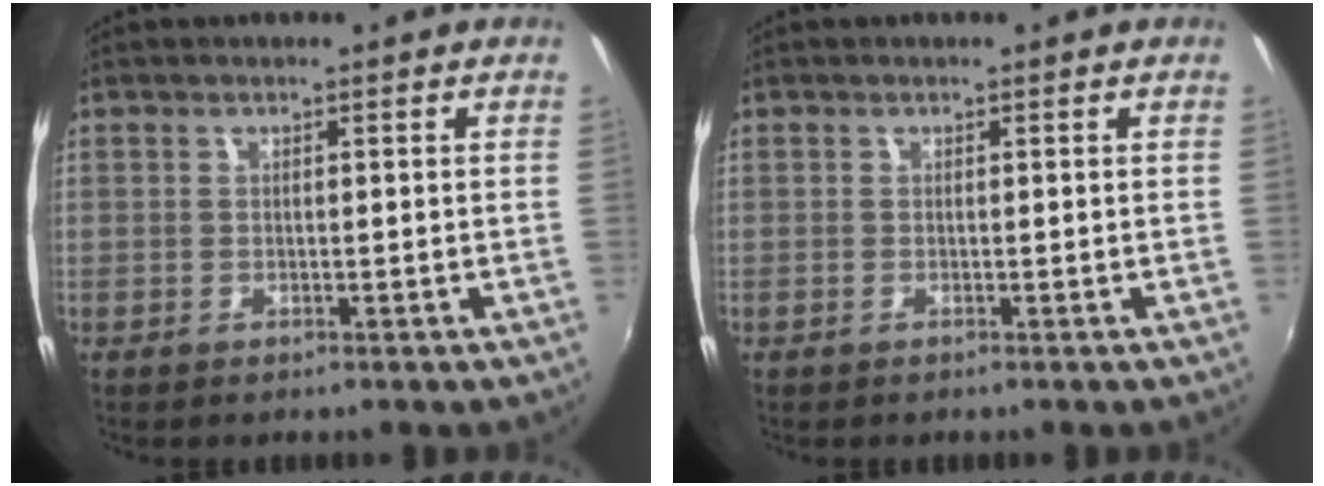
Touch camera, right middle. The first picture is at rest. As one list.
[{"total": 0.0}]